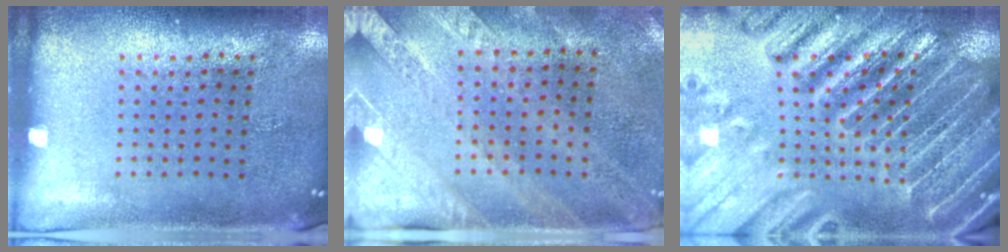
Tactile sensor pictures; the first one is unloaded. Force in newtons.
{"total": 2.5, "press": 2.1, "slide": 1.3}
{"total": 4.5, "press": 4.1, "slide": 1.9}